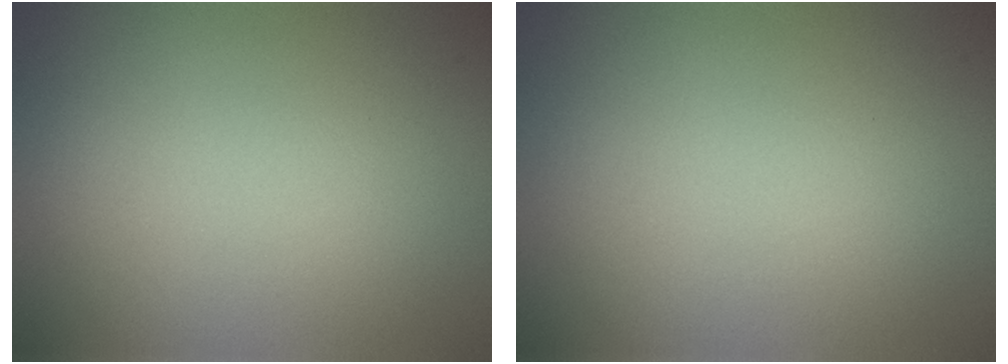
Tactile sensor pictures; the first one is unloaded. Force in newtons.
{"total": 0.0}